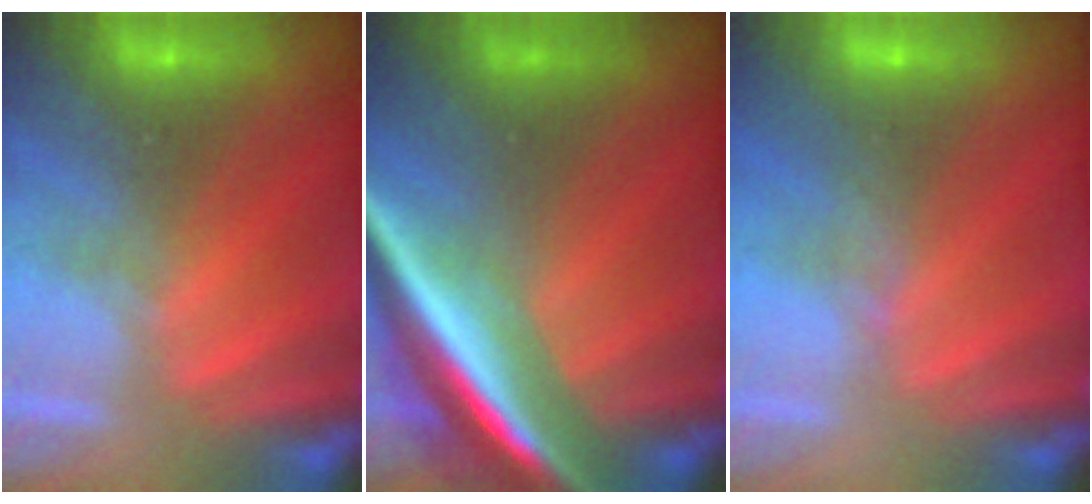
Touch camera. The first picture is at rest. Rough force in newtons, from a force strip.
{"total": 7.5}
{"total": 3.5}